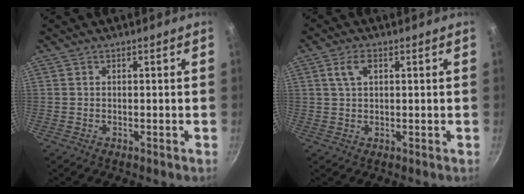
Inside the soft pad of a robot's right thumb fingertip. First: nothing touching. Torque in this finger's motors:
{"motor_torque": [-0.11, 0.87, 0.67, 0.21, 0.00]}